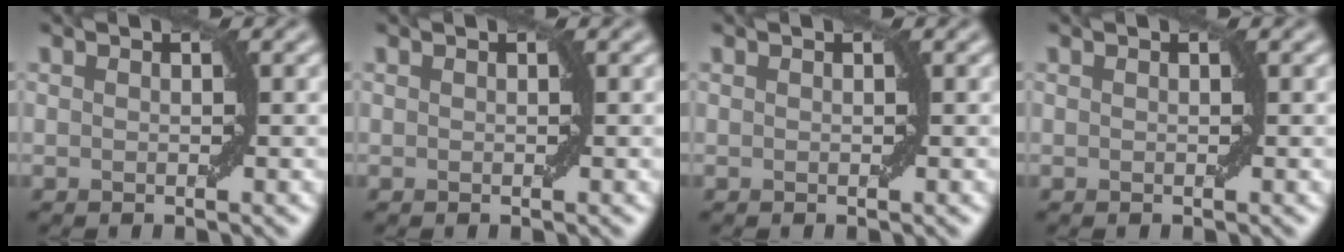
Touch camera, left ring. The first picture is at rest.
{"total": 0.0}
{"total": 0.0}
{"total": 0.0}